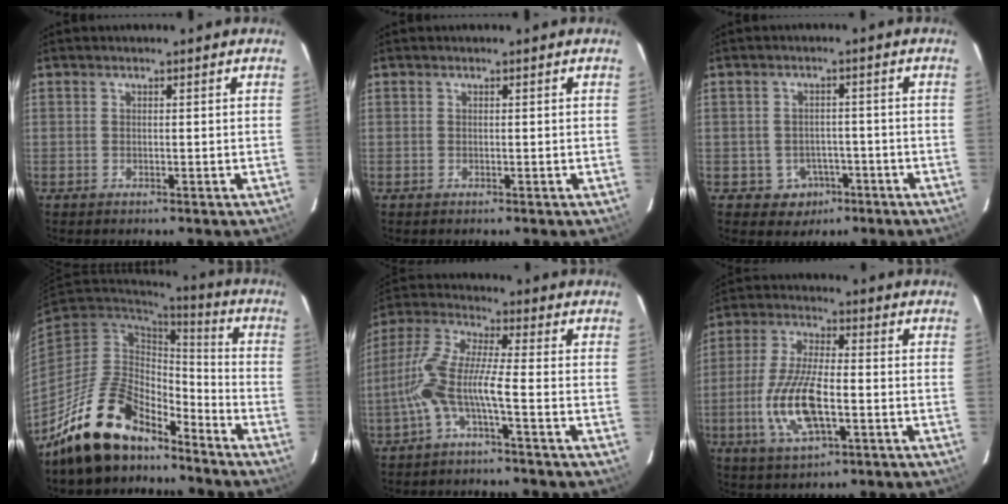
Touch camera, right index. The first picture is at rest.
{"total": 0.0}
{"total": 4.9, "force": [-2.4, 4.3, 0.5], "torque": [-0.023, 0.019, -0.022]}
{"total": 16.4, "force": [-12.6, 7.1, 7.6], "torque": [-0.168, 0.006, -0.217]}
{"total": 9.0, "force": [-3.6, 0.5, 8.3], "torque": [-0.190, 0.008, -0.072]}
{"total": 13.5, "force": [-3.5, 4.9, 12.0], "torque": [-0.255, -0.007, -0.065]}